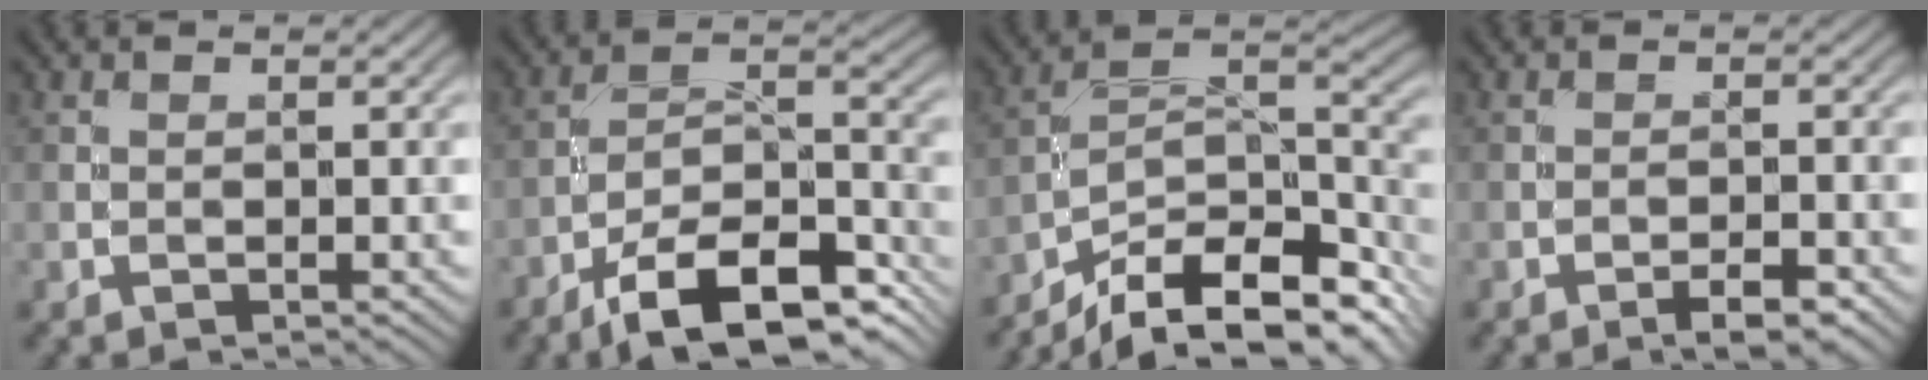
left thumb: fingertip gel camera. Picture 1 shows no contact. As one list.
[{"total": 15.0, "force": [-10.5, 5.0, 9.5], "torque": [-0.167, -0.004, -0.179]}, {"total": 14.2, "force": [-9.9, 5.2, 8.7], "torque": [-0.182, -0.013, -0.151]}, {"total": 3.1, "force": [-2.2, 0.7, 2.2], "torque": [-0.035, 0.006, -0.033]}]